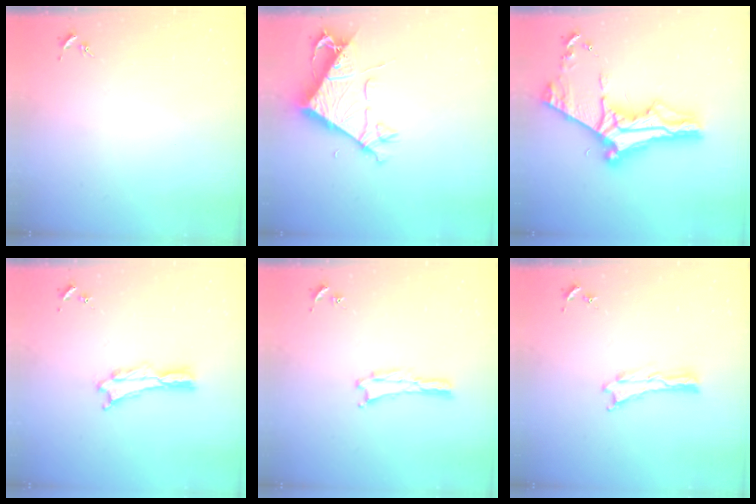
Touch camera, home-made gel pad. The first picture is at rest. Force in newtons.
{"total": 7.4, "press": 7.4, "slide": 0.6}
{"total": 11.1, "press": 11.1, "slide": 1.1}
{"total": 0.6, "press": 0.6, "slide": 0.2}
{"total": 0.0}
{"total": 0.0}